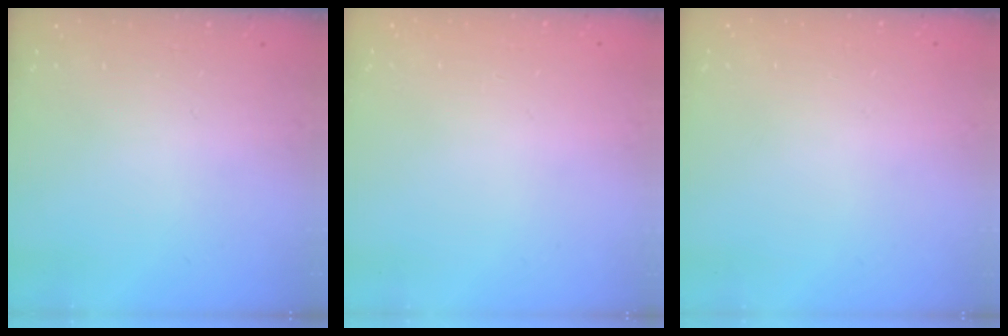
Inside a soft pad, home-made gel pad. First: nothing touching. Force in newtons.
{"total": 0.8, "press": 0.4, "slide": 0.7}
{"total": 0.0}